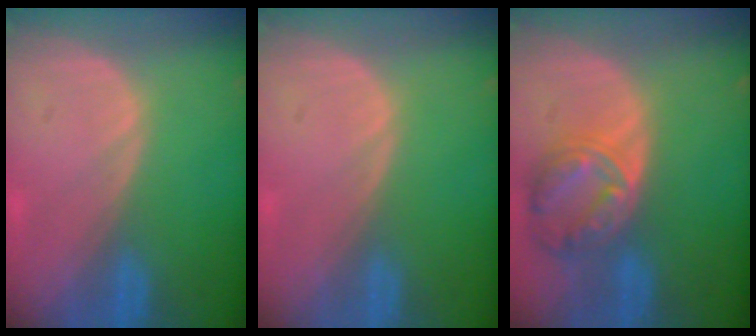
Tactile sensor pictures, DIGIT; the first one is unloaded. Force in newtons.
{"total": 0.0}
{"total": 8.2, "press": 7.1, "slide": 4.1}